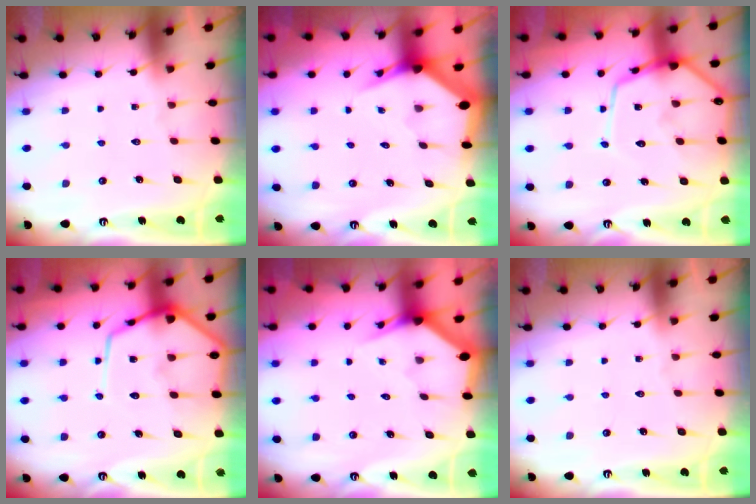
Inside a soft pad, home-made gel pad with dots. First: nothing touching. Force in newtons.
{"total": 3.6, "press": 3.6, "slide": 0.4}
{"total": 13.6, "press": 13.6, "slide": 1.2}
{"total": 12.2, "press": 12.1, "slide": 1.3}
{"total": 2.8, "press": 2.8, "slide": 0.2}
{"total": 0.0}